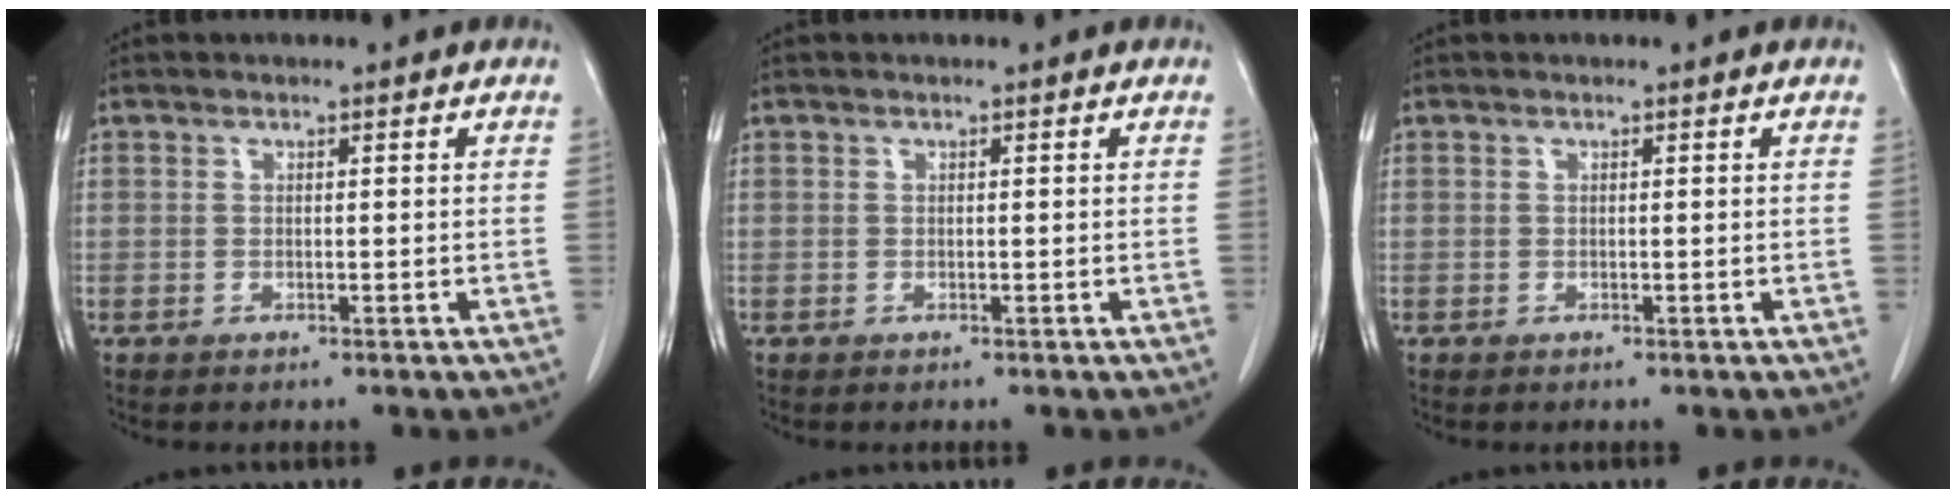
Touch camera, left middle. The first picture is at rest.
{"total": 0.0}
{"total": 0.0}